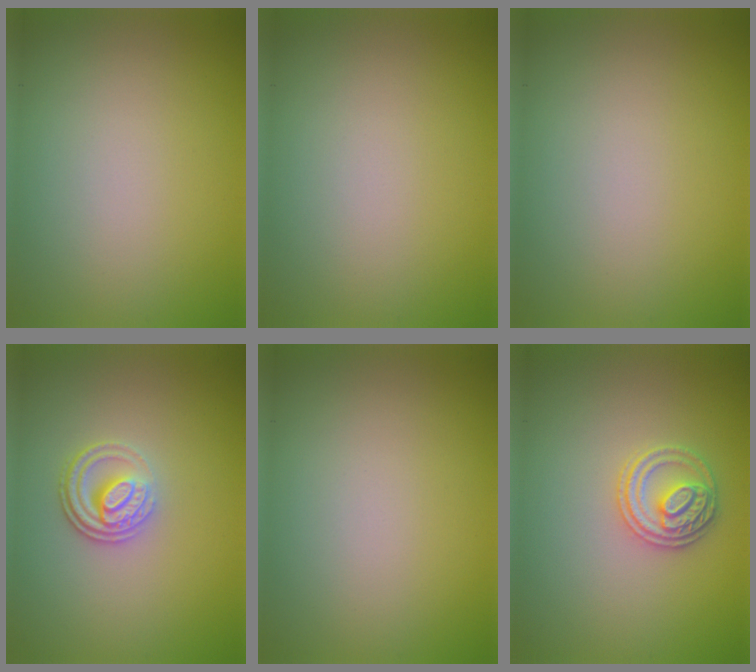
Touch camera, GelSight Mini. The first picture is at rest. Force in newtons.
{"total": 0.0}
{"total": 0.0}
{"total": 3.0, "press": 2.4, "slide": 1.8}
{"total": 0.0}
{"total": 2.7, "press": 2.7, "slide": 0.6}